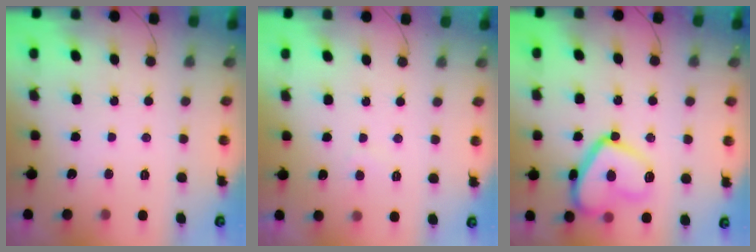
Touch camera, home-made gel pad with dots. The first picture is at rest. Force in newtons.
{"total": 1.7, "press": 1.6, "slide": 0.5}
{"total": 15.7, "press": 15.6, "slide": 1.4}